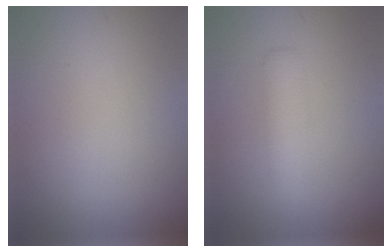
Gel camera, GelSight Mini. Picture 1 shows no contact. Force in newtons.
{"total": 2.1, "press": 2.1, "slide": 0.1}